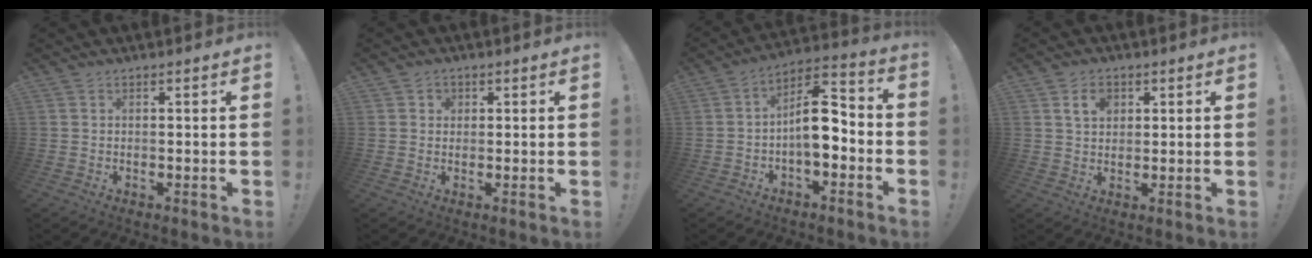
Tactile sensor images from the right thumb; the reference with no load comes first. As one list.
[{"total": 1.9, "force": [0.6, 1.8, 0.4], "torque": [-0.006, -0.002, 0.011]}, {"total": 12.4, "force": [-2.0, 6.2, 10.6], "torque": [-0.162, 0.018, -0.034]}, {"total": 5.7, "force": [2.3, 4.1, 3.2], "torque": [-0.043, 0.001, 0.039]}]